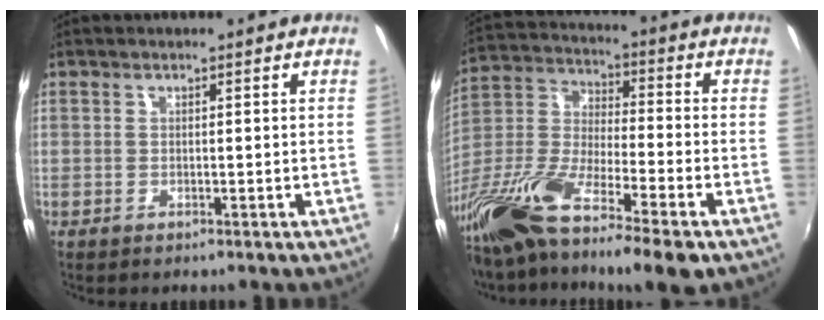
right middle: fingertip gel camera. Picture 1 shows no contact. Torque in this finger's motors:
{"motor_torque": [0.33, -0.69, 0.27, 0.21]}